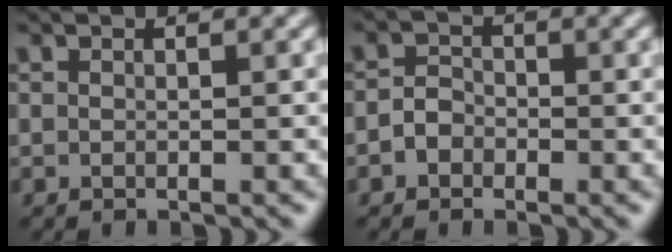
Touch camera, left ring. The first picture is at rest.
{"total": 1.6, "force": [-0.8, 1.2, 0.6], "torque": [-0.008, 0.005, -0.019]}